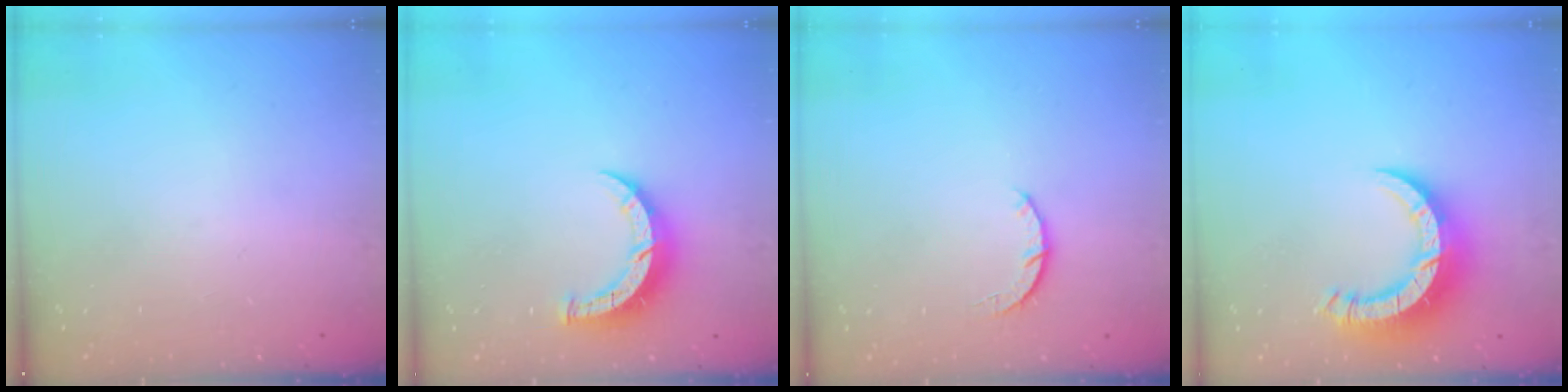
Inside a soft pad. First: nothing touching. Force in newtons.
{"total": 7.0, "press": 7.0, "slide": 0.4}
{"total": 3.4, "press": 3.4, "slide": 0.5}
{"total": 10.0, "press": 9.9, "slide": 1.2}